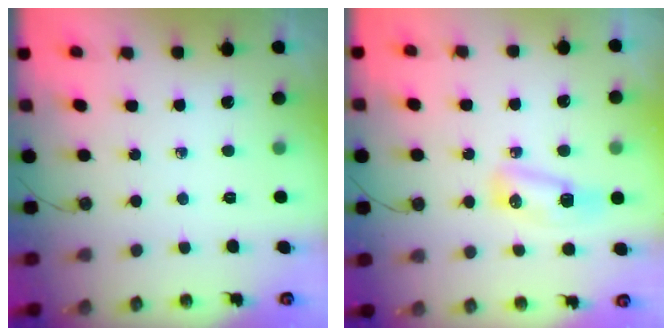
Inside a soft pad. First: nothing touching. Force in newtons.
{"total": 7.3, "press": 7.2, "slide": 0.7}